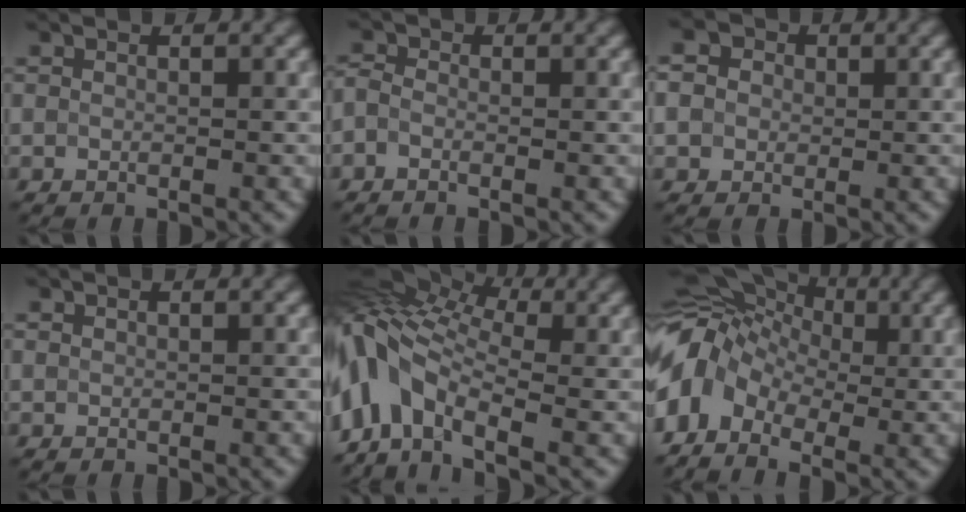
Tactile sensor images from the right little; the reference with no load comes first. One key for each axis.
{"total": 1.3, "fx": -0.7, "fy": 0.9, "fz": 0.8, "tx": -0.022, "ty": -0.003, "tz": -0.020}
{"total": 5.2, "fx": 1.4, "fy": 4.3, "fz": 2.5, "tx": -0.041, "ty": 0.035, "tz": -0.006}
{"total": 0.0}
{"total": 9.2, "fx": -1.7, "fy": 5.7, "fz": 7.0, "tx": -0.142, "ty": 0.013, "tz": -0.055}
{"total": 8.1, "fx": -1.5, "fy": 6.0, "fz": 5.2, "tx": -0.098, "ty": 0.011, "tz": -0.052}